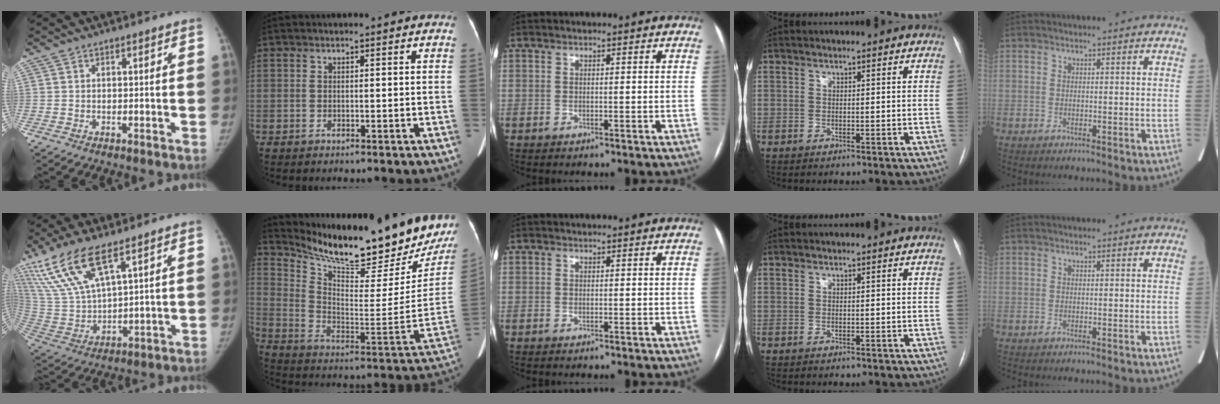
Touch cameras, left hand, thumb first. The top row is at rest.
{"thumb": {"total": 15.1, "force": [9.5, 4.8, 10.8], "torque": [-0.230, -0.034, 0.202]}, "index": {"total": 27.6, "force": [23.3, 3.5, 14.3], "torque": [-0.244, -0.079, 0.334]}}